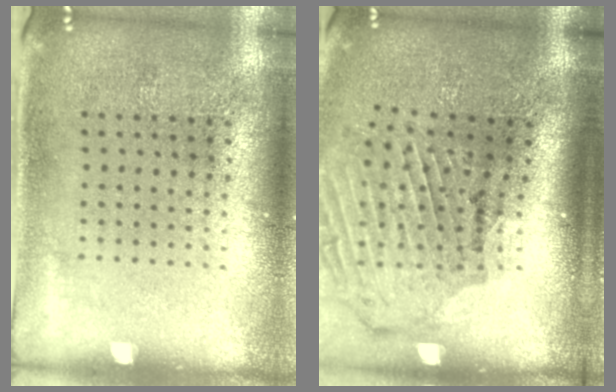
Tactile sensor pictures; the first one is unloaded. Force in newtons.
{"total": 2.1, "press": 1.9, "slide": 0.8}